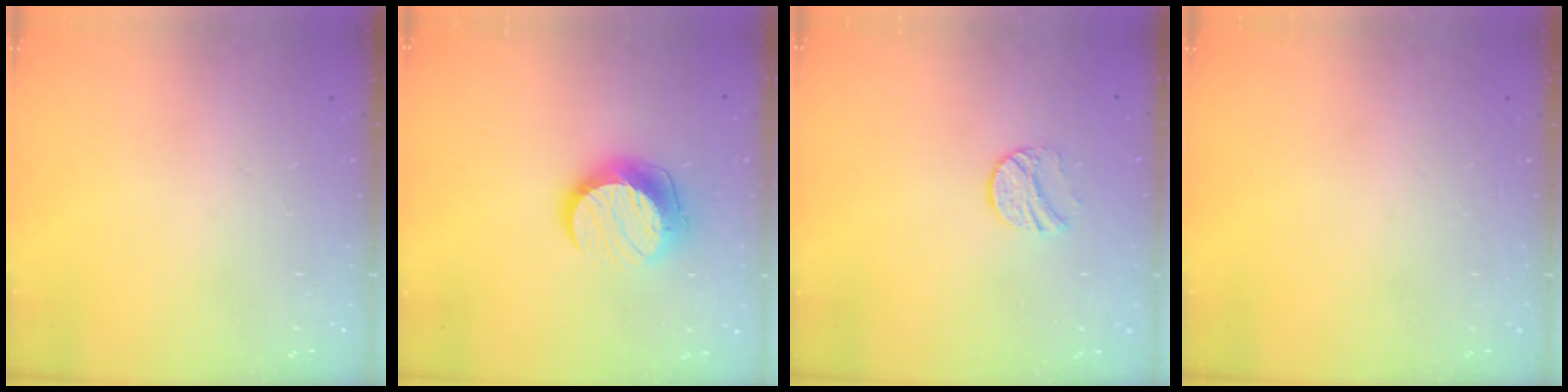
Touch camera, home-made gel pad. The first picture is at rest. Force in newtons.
{"total": 11.1, "press": 11.1, "slide": 0.4}
{"total": 8.5, "press": 8.5, "slide": 0.4}
{"total": 0.0}